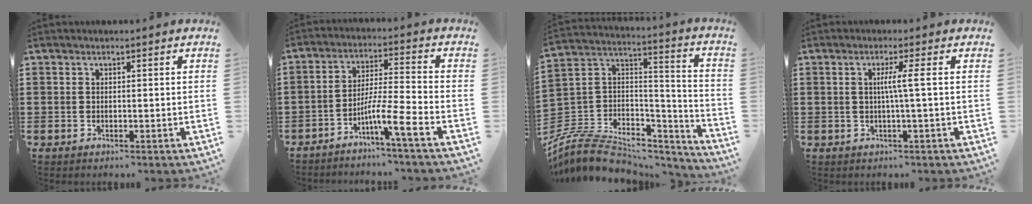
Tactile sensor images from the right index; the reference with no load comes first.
{"total": 7.3, "force": [-4.6, 0.0, 5.7], "torque": [-0.110, -0.007, -0.089]}
{"total": 8.5, "force": [-6.5, 4.5, 3.0], "torque": [-0.068, 0.012, -0.125]}
{"total": 3.4, "force": [0.1, -0.5, 3.3], "torque": [-0.062, -0.004, -0.004]}